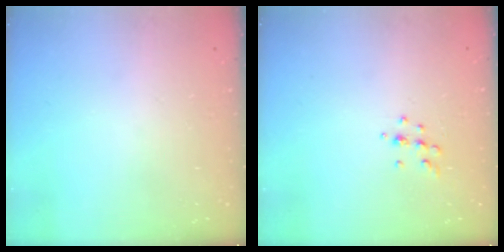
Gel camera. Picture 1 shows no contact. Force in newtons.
{"total": 5.6, "press": 5.6, "slide": 0.9}